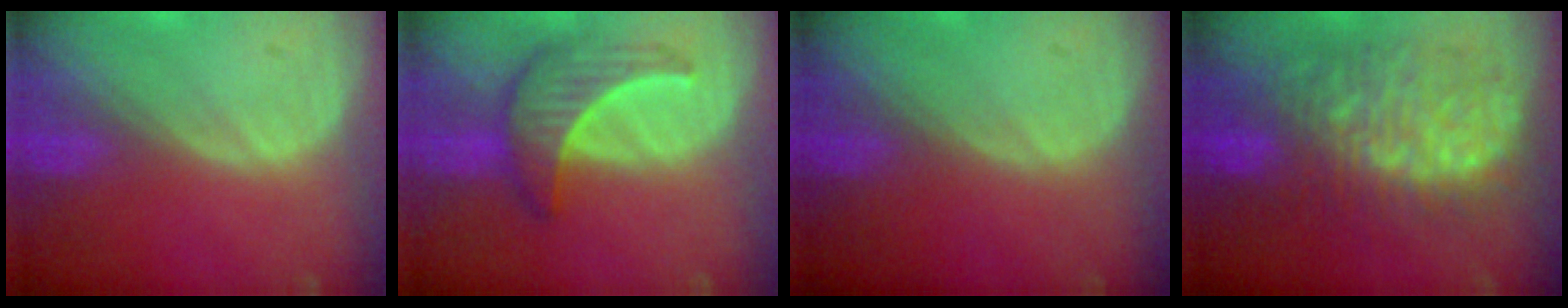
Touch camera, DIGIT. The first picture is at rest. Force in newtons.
{"total": 6.6, "press": 6.4, "slide": 1.7}
{"total": 0.0}
{"total": 12.1, "press": 12.0, "slide": 1.5}